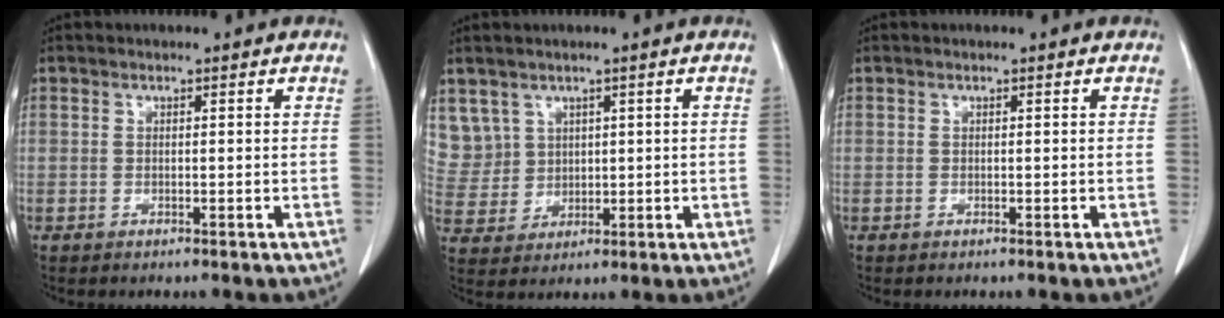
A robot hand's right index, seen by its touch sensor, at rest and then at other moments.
{"total": 7.2, "force": [3.7, 6.2, 0.1], "torque": [-0.012, 0.020, 0.095]}
{"total": 0.0}